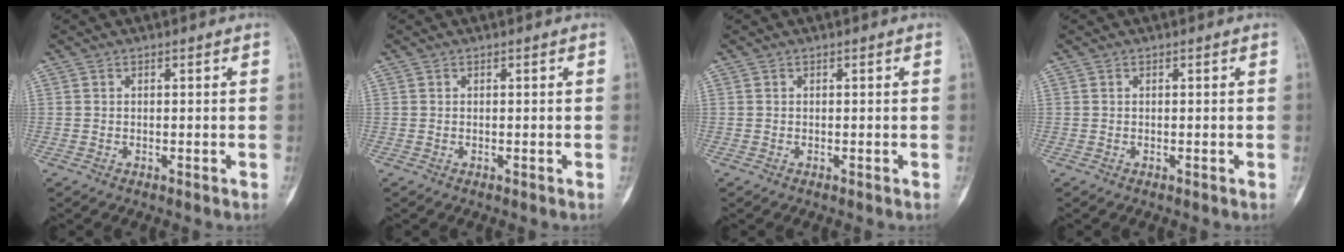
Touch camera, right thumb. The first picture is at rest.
{"total": 0.0}
{"total": 0.0}
{"total": 0.0}